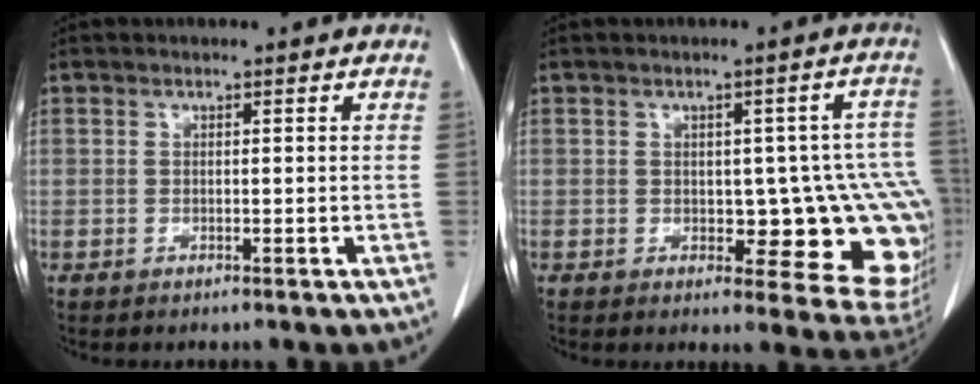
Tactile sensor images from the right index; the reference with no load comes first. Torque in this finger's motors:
{"motor_torque": [0.26, 0.09, 0.18, 0.04]}